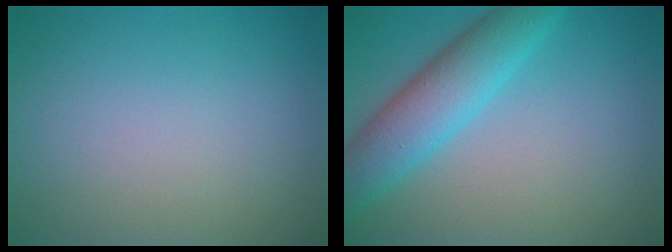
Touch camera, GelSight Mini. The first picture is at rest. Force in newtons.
{"total": 5.7, "press": 5.7, "slide": 0.1}